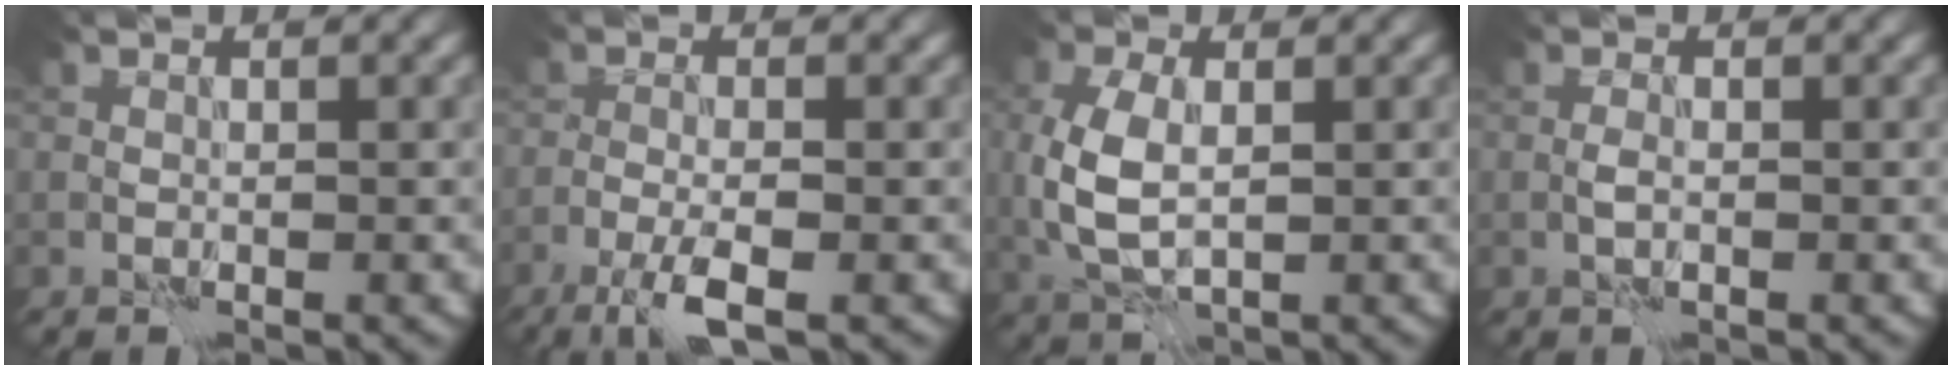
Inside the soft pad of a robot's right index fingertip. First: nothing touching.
{"total": 3.8, "force": [-2.3, 0.6, 3.0], "torque": [-0.058, -0.002, -0.046]}
{"total": 5.1, "force": [0.4, 3.0, 4.1], "torque": [-0.108, 0.000, 0.011]}
{"total": 0.7, "force": [-0.2, 0.1, 0.6], "torque": [-0.014, 0.001, -0.006]}